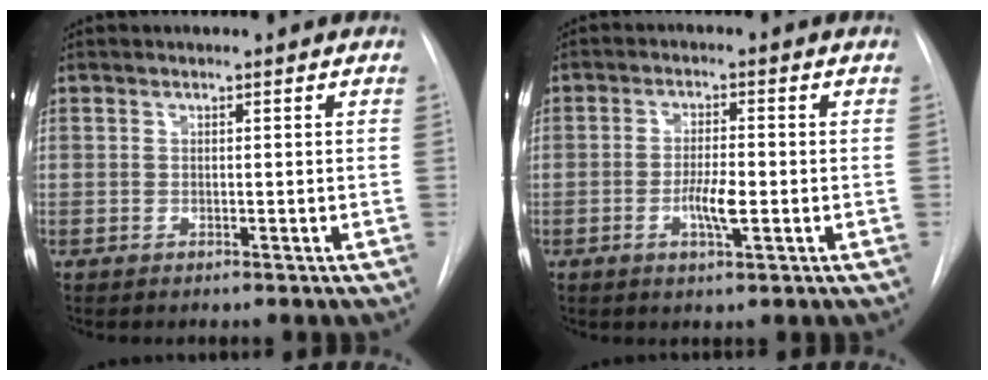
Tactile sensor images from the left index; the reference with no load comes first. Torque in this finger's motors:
{"motor_torque": [0.84, 0.35, 0.12, 0.03]}